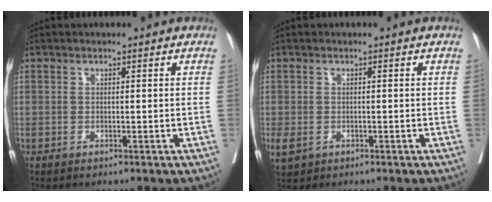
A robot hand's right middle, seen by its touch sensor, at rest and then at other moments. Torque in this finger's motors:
{"motor_torque": [0.95, -1.19, 0.23, 0.05]}